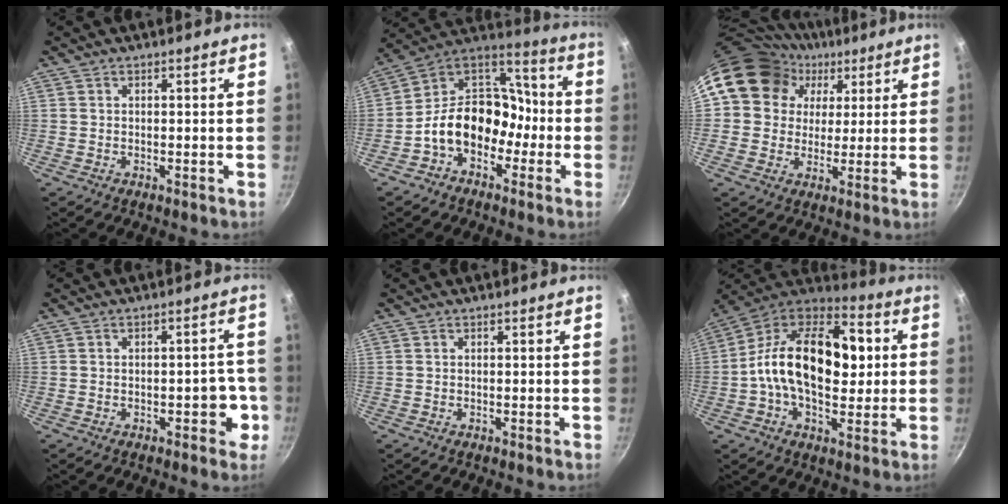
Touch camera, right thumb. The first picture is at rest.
{"total": 15.9, "force": [-5.3, 11.8, 9.2], "torque": [-0.093, 0.077, -0.114]}
{"total": 16.1, "force": [5.6, 13.7, 6.4], "torque": [-0.095, 0.014, 0.087]}
{"total": 5.2, "force": [-1.7, 2.9, 4.0], "torque": [-0.016, 0.020, -0.022]}
{"total": 0.0}
{"total": 23.6, "force": [1.2, 14.4, 18.7], "torque": [-0.289, 0.029, -0.005]}